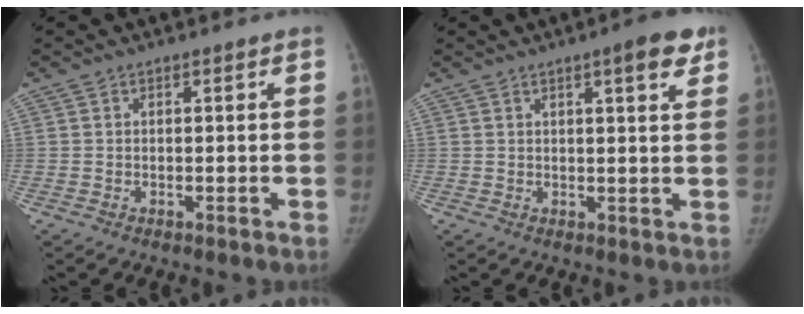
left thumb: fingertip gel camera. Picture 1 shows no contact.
{"total": 5.8, "force": [3.3, 1.2, 4.7], "torque": [-0.050, -0.011, 0.039]}